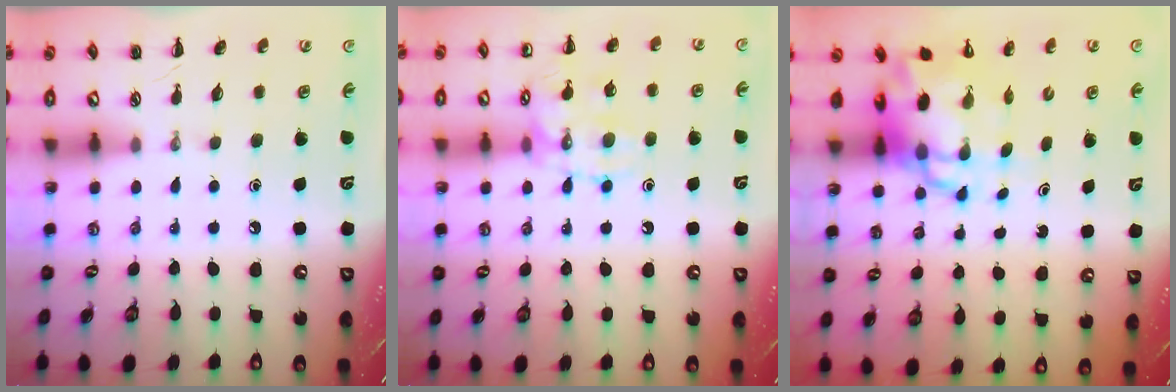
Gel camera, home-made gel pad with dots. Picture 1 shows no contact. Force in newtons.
{"total": 12.2, "press": 12.2, "slide": 0.8}
{"total": 9.5, "press": 9.2, "slide": 2.4}